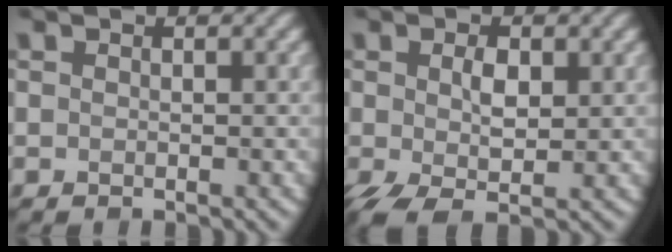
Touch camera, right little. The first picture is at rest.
{"total": 4.5, "force": [-0.3, 2.3, 3.8], "torque": [-0.082, -0.006, -0.003]}